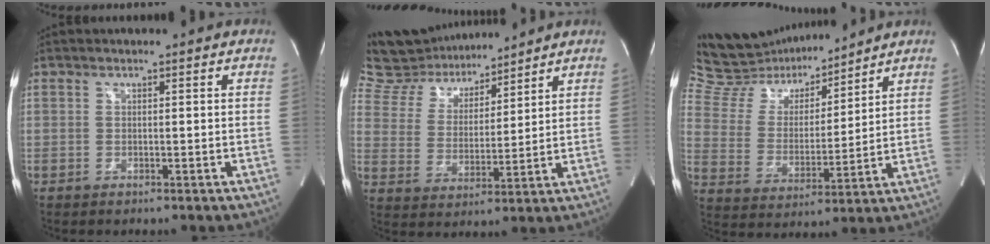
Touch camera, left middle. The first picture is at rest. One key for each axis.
{"total": 15.3, "fx": 13.9, "fy": 4.7, "fz": 4.3, "tx": -0.084, "ty": 0.029, "tz": 0.242}
{"total": 18.1, "fx": 16.8, "fy": 4.5, "fz": 5.0, "tx": -0.099, "ty": 0.015, "tz": 0.290}